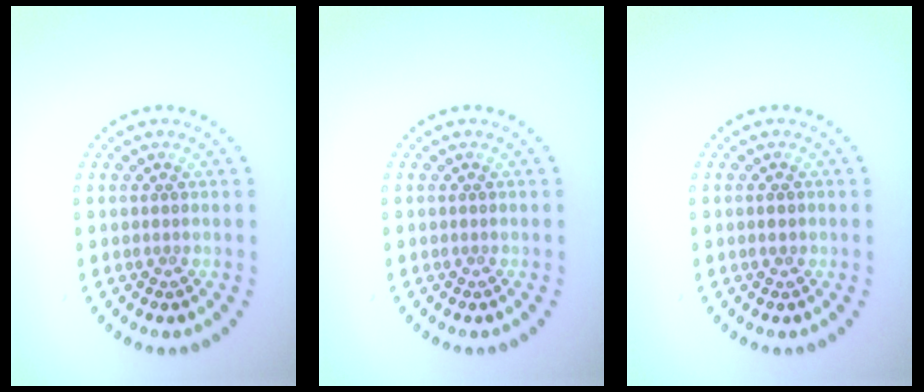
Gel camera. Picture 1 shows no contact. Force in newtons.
{"total": 0.0}
{"total": 1.0, "press": 1.0, "slide": 0.0}